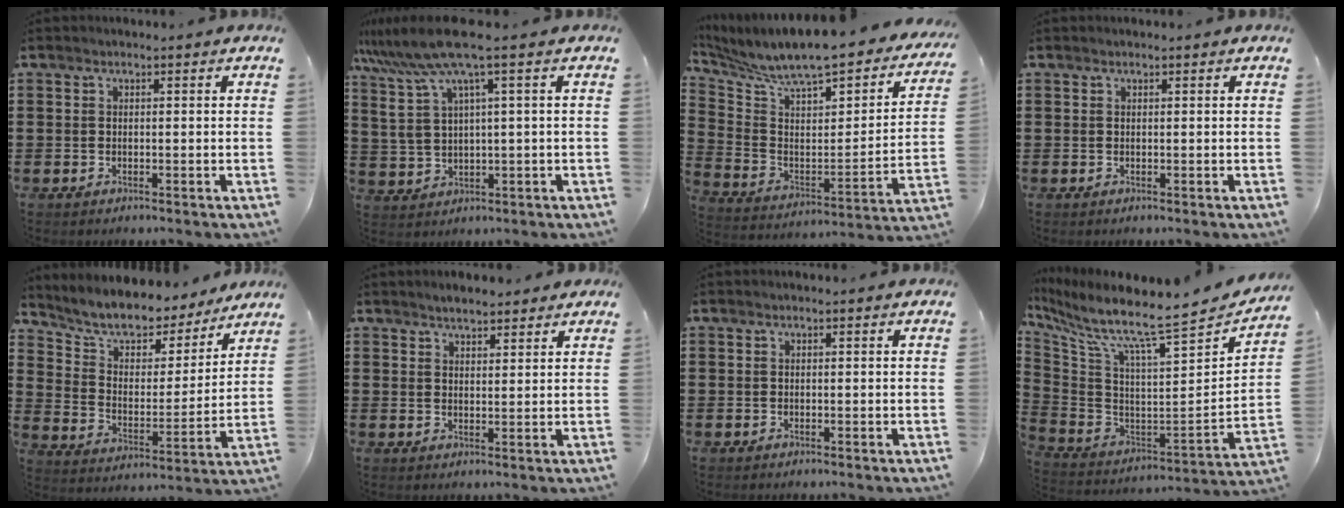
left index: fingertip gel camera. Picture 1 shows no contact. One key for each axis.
{"total": 8.0, "fx": 4.5, "fy": 0.3, "fz": 6.6, "tx": -0.163, "ty": -0.028, "tz": 0.072}
{"total": 7.2, "fx": 6.4, "fy": 1.2, "fz": 3.0, "tx": -0.095, "ty": -0.064, "tz": 0.101}
{"total": 0.0}
{"total": 7.2, "fx": 6.7, "fy": 2.2, "fz": 1.6, "tx": -0.069, "ty": -0.049, "tz": 0.115}
{"total": 2.6, "fx": 2.5, "fy": 0.6, "fz": 0.4, "tx": -0.014, "ty": 0.003, "tz": 0.048}
{"total": 0.0}
{"total": 8.3, "fx": 6.9, "fy": -0.4, "fz": 4.6, "tx": -0.111, "ty": -0.078, "tz": 0.100}